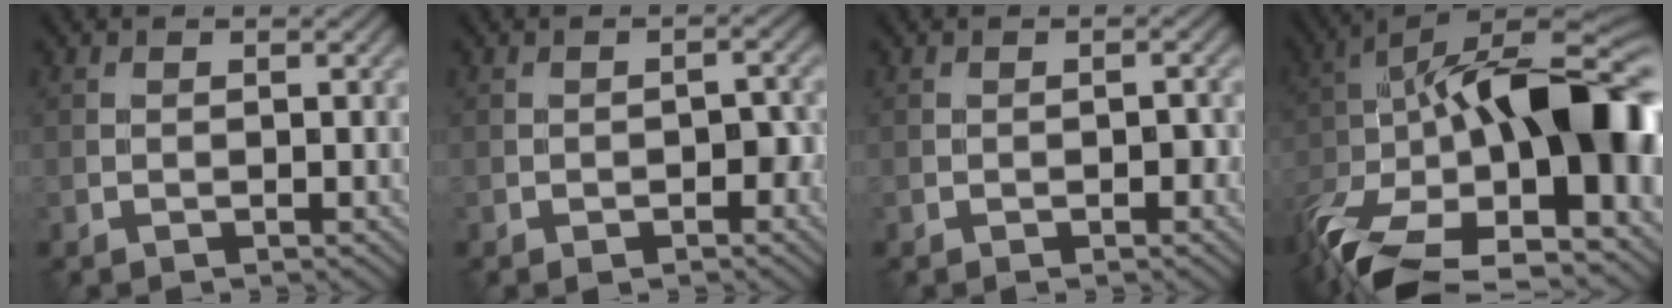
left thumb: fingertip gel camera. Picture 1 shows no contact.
{"total": 3.2, "force": [-1.3, 1.5, 2.5], "torque": [-0.032, 0.001, -0.017]}
{"total": 1.7, "force": [-0.6, 0.7, 1.5], "torque": [-0.019, 0.003, -0.008]}
{"total": 21.1, "force": [-5.8, 10.3, 17.5], "torque": [-0.317, -0.011, -0.095]}